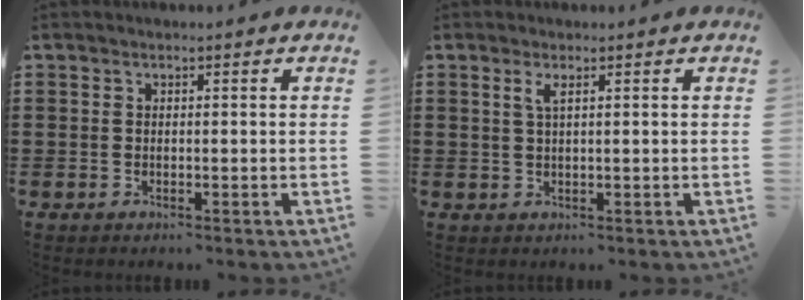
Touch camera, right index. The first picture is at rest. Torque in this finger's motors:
{"motor_torque": [0.18, -0.14, 0.18, 0.06]}